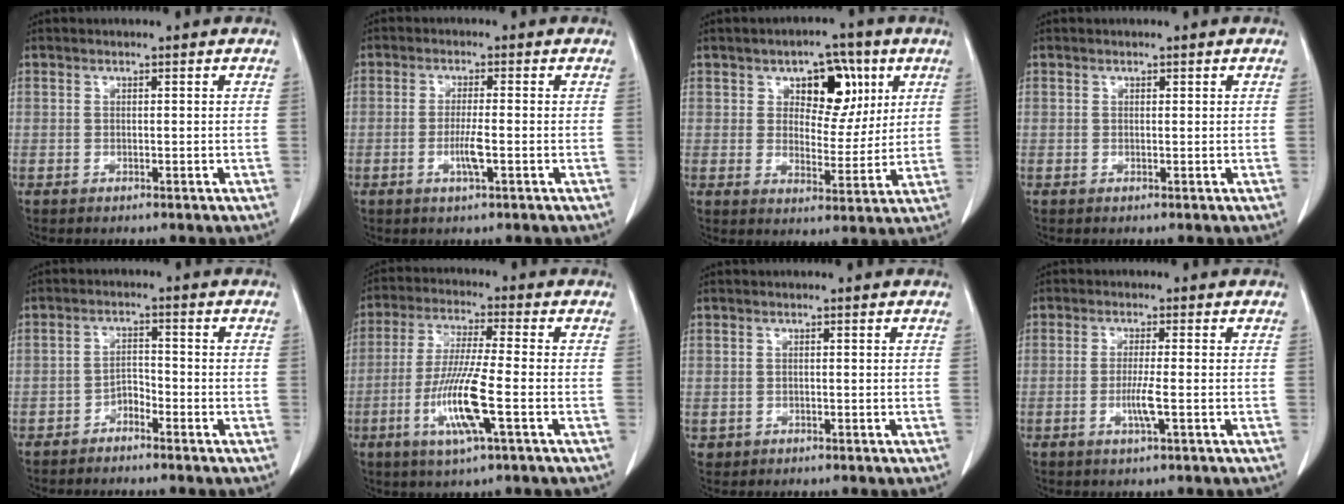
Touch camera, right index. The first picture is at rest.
{"total": 3.5, "force": [-1.1, 0.1, 3.3], "torque": [-0.066, -0.005, -0.020]}
{"total": 9.3, "force": [3.9, 5.2, 6.6], "torque": [-0.084, 0.017, 0.061]}
{"total": 0.0}
{"total": 2.5, "force": [-2.0, 1.0, 1.1], "torque": [-0.015, 0.006, -0.037]}
{"total": 10.7, "force": [-3.4, 0.2, 10.2], "torque": [-0.207, -0.015, -0.069]}
{"total": 1.1, "force": [-0.3, 1.1, 0.0], "torque": [0.002, 0.006, -0.003]}
{"total": 3.3, "force": [-0.9, -0.3, 3.2], "torque": [-0.064, -0.007, -0.018]}